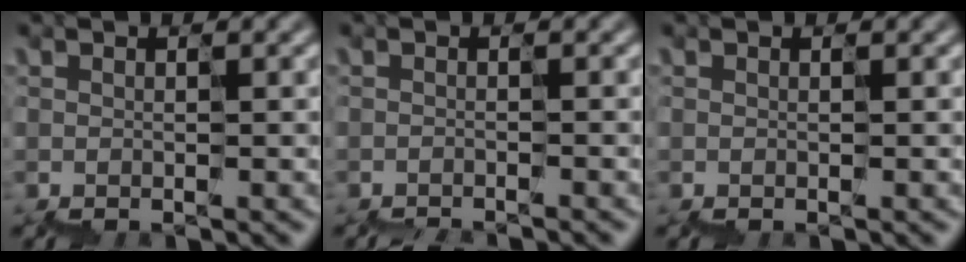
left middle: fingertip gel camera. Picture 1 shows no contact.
{"total": 1.4, "force": [-1.4, -0.3, -0.3], "torque": [0.003, -0.017, -0.021]}
{"total": 0.0}